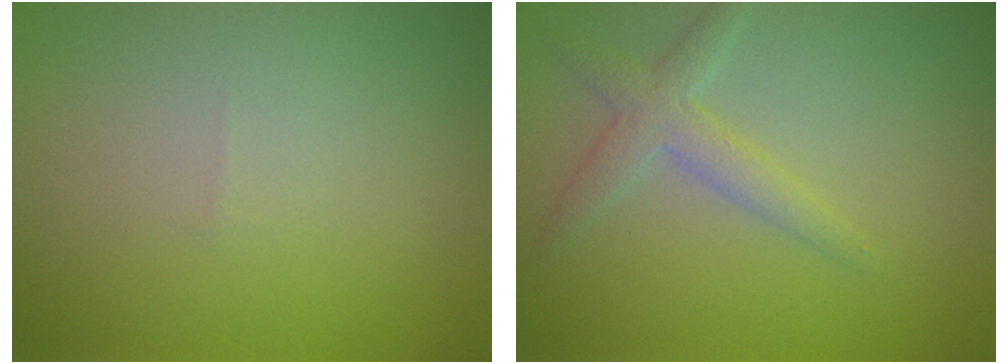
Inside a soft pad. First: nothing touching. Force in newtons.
{"total": 2.5, "press": 2.5, "slide": 0.1}